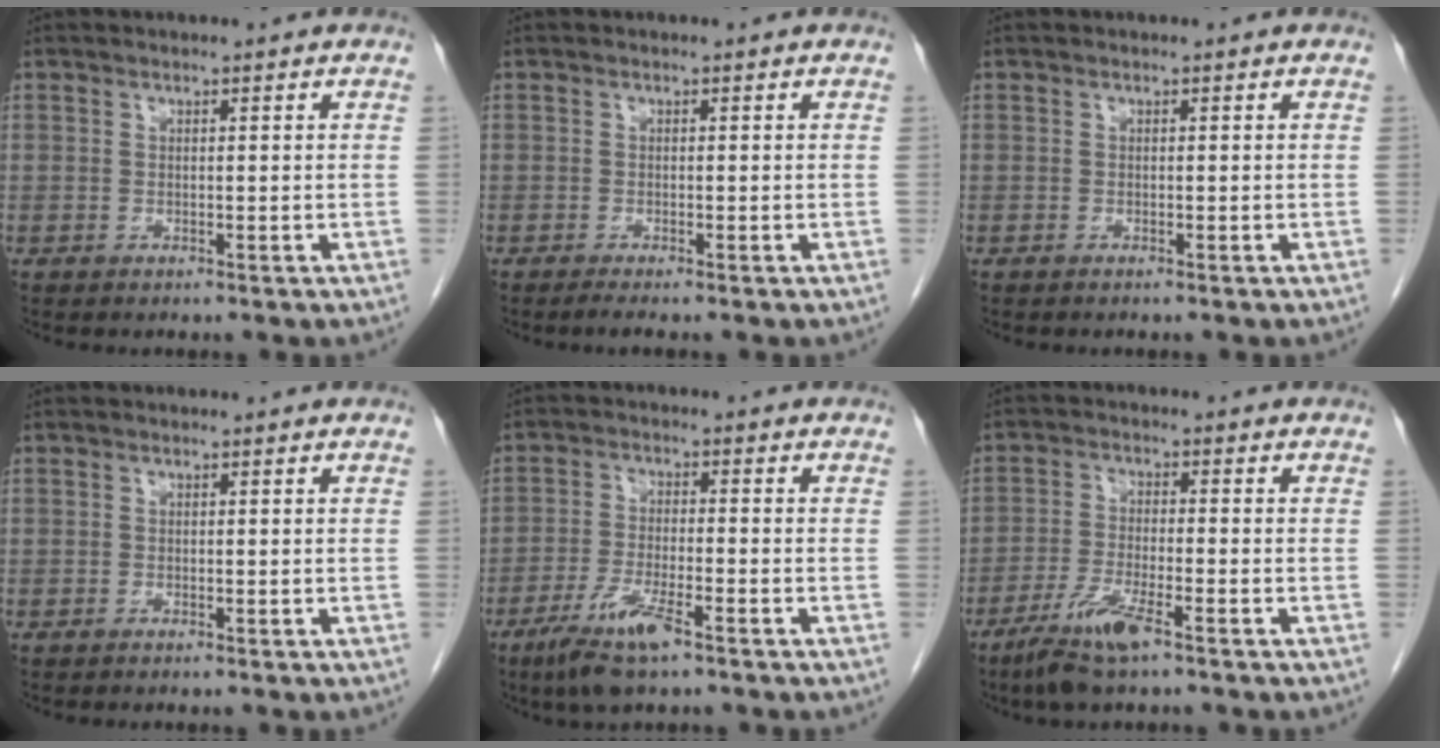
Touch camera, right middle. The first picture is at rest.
{"total": 1.2, "force": [-0.9, -0.3, 0.7], "torque": [-0.018, -0.004, -0.019]}
{"total": 0.0}
{"total": 0.0}
{"total": 7.5, "force": [-4.9, 0.8, 5.7], "torque": [-0.121, -0.016, -0.088]}
{"total": 6.8, "force": [-4.5, 0.5, 5.0], "torque": [-0.110, -0.015, -0.086]}